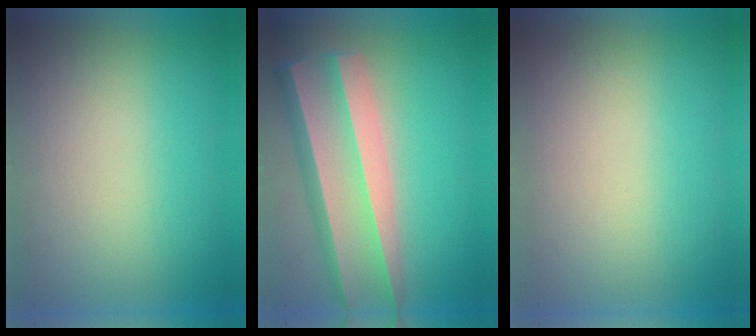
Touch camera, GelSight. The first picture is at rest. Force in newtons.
{"total": 6.4}
{"total": 0.0}